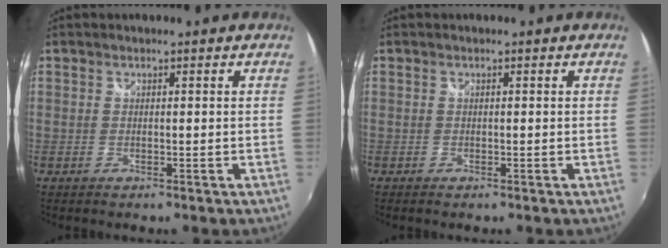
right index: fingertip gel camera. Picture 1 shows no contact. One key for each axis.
{"total": 0.0}